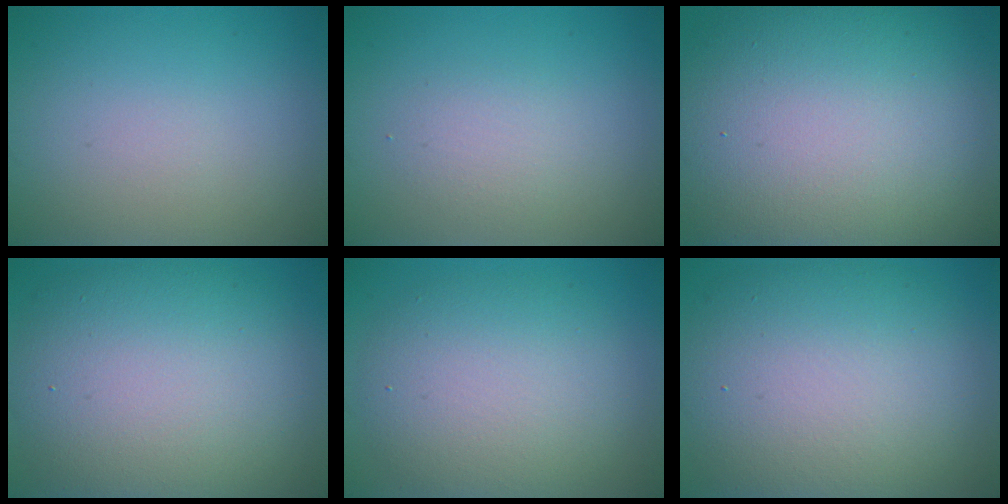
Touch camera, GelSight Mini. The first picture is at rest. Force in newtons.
{"total": 1.6, "press": 1.6, "slide": 0.1}
{"total": 17.8, "press": 17.7, "slide": 1.7}
{"total": 11.6, "press": 11.6, "slide": 0.5}
{"total": 6.8, "press": 6.8, "slide": 0.6}
{"total": 12.0, "press": 12.0, "slide": 0.6}